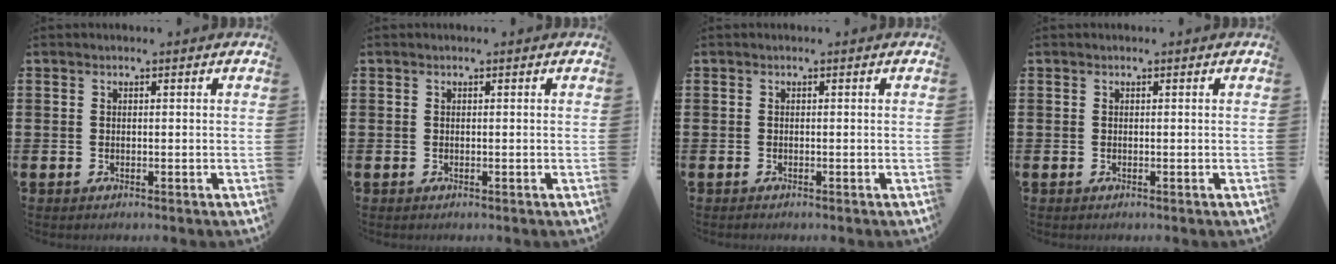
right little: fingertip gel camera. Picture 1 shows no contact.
{"total": 0.0}
{"total": 0.0}
{"total": 0.0}